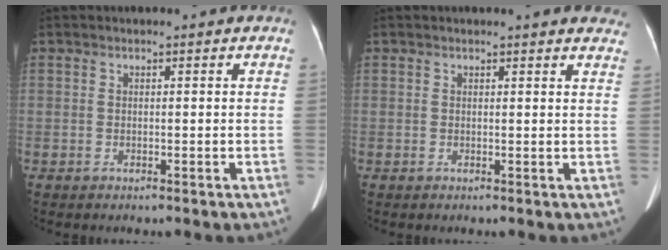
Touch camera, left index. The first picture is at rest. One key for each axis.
{"total": 7.7, "fx": 7.1, "fy": 1.4, "fz": 2.6, "tx": -0.014, "ty": -0.006, "tz": 0.054}